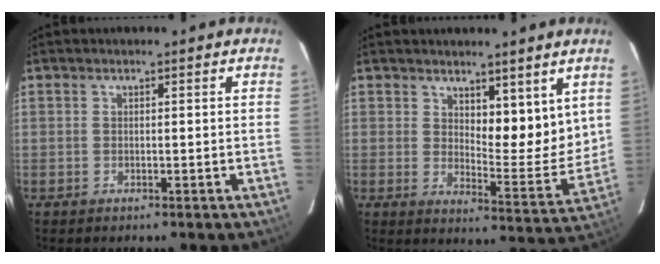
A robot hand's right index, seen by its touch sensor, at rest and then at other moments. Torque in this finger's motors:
{"motor_torque": [0.22, 0.21, 0.11, 0.05]}